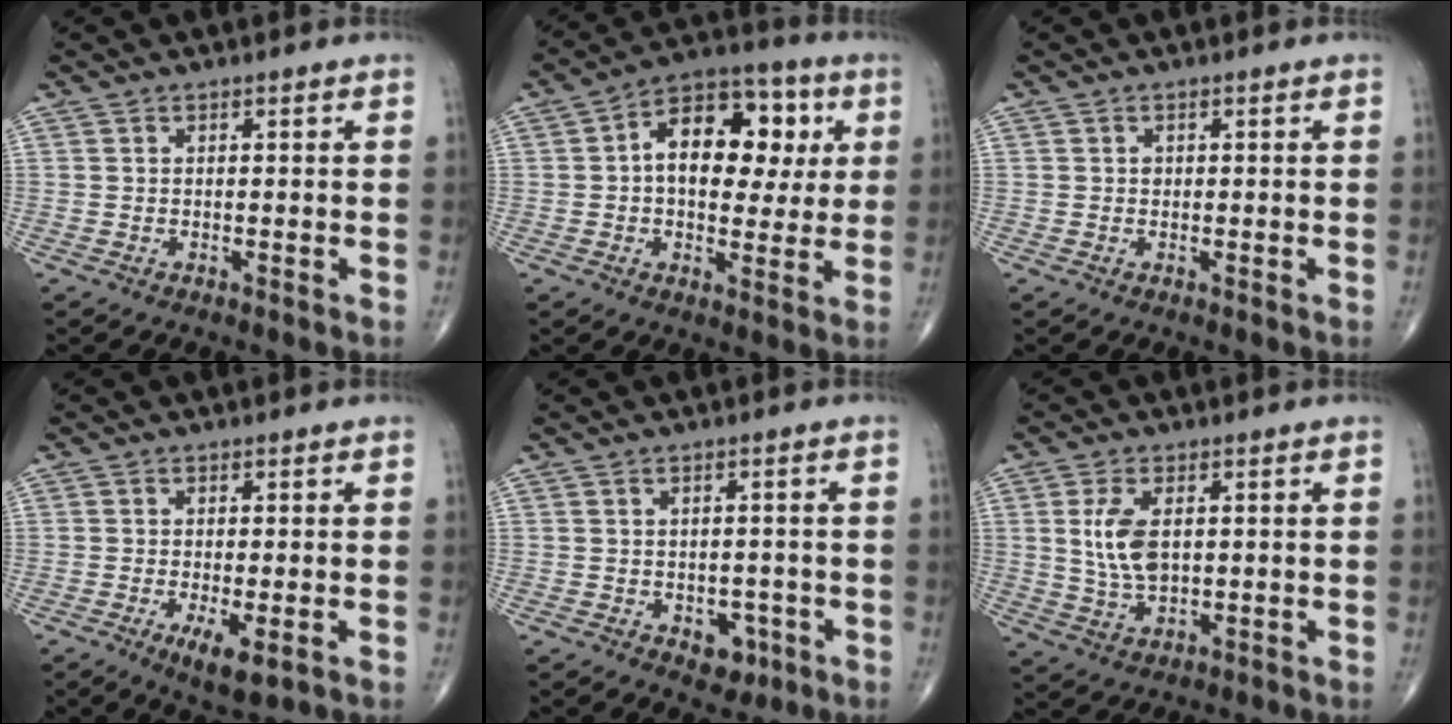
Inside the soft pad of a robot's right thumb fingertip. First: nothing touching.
{"total": 16.4, "force": [2.8, 10.1, 12.6], "torque": [-0.149, 0.019, 0.035]}
{"total": 0.7, "force": [0.1, 0.6, 0.3], "torque": [-0.001, 0.001, 0.001]}
{"total": 5.3, "force": [-1.7, 1.6, 4.8], "torque": [-0.084, -0.015, -0.026]}
{"total": 4.3, "force": [-1.7, 3.1, 2.6], "torque": [-0.009, 0.008, -0.016]}
{"total": 7.6, "force": [1.3, 4.1, 6.3], "torque": [-0.126, -0.008, 0.029]}